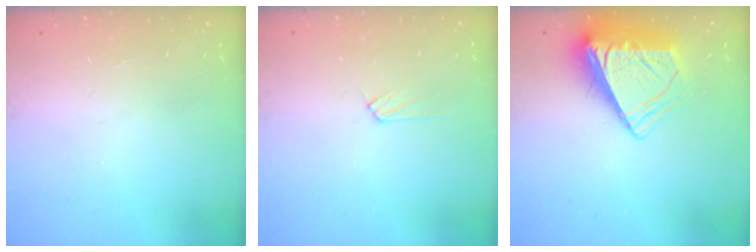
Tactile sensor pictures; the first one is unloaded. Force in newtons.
{"total": 4.6, "press": 4.6, "slide": 0.6}
{"total": 10.4, "press": 10.3, "slide": 1.4}